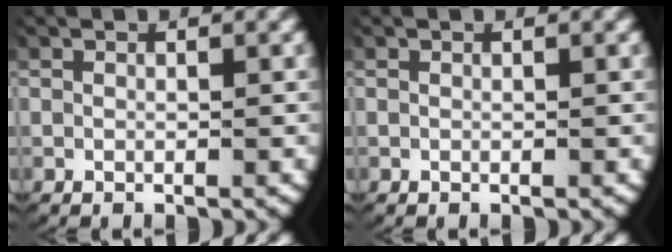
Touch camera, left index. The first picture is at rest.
{"total": 0.0}